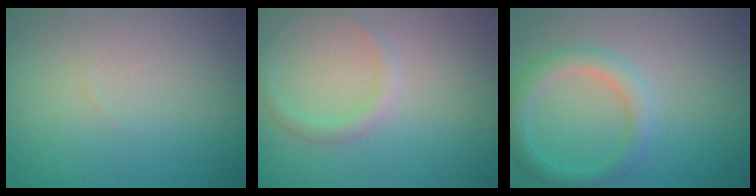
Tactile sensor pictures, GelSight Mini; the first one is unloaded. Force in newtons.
{"total": 1.4, "press": 1.4, "slide": 0.1}
{"total": 2.8, "press": 2.8, "slide": 0.1}